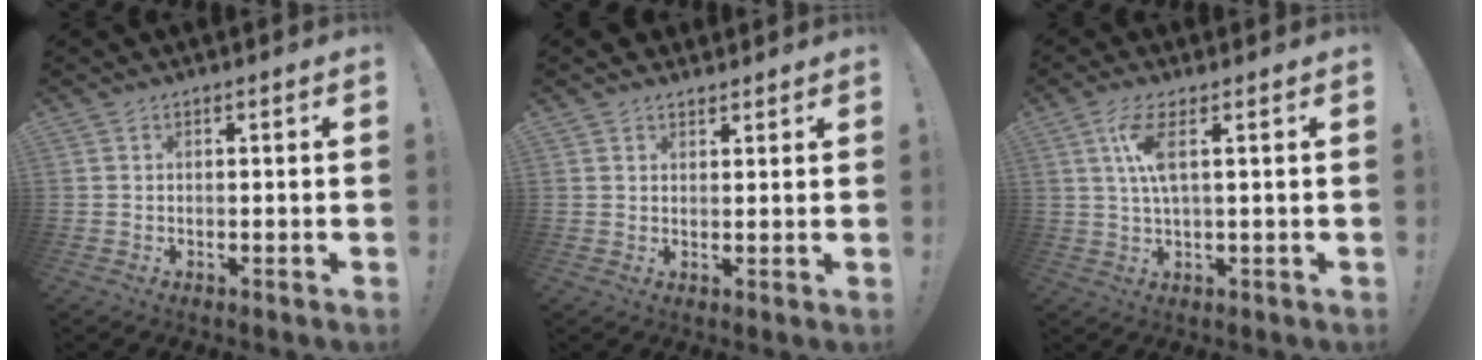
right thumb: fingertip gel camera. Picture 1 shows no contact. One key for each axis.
{"total": 2.9, "fx": 2.4, "fy": 1.5, "fz": 0.4, "tx": 0.004, "ty": -0.010, "tz": 0.044}
{"total": 7.7, "fx": 2.3, "fy": 1.4, "fz": 7.2, "tx": -0.146, "ty": -0.006, "tz": 0.039}